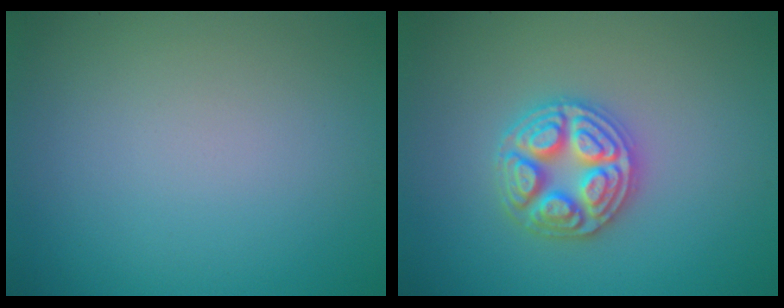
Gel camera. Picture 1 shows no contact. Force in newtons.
{"total": 4.9, "press": 4.9, "slide": 0.6}